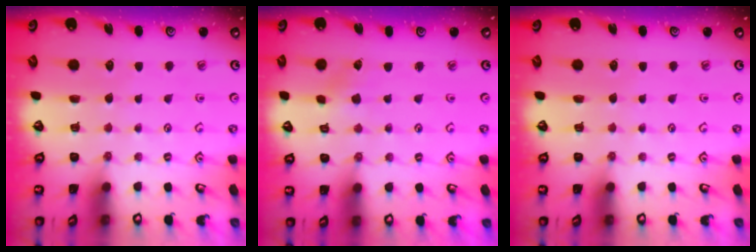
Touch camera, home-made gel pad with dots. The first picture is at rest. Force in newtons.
{"total": 0.6, "press": 0.5, "slide": 0.1}
{"total": 0.0}